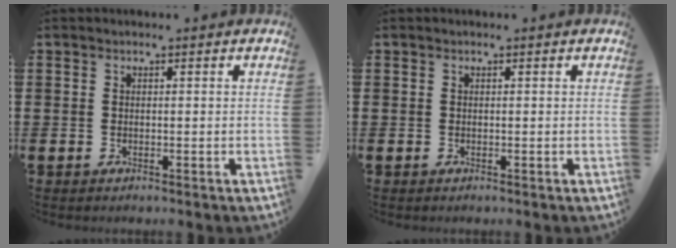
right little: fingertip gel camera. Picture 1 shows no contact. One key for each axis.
{"total": 0.0}